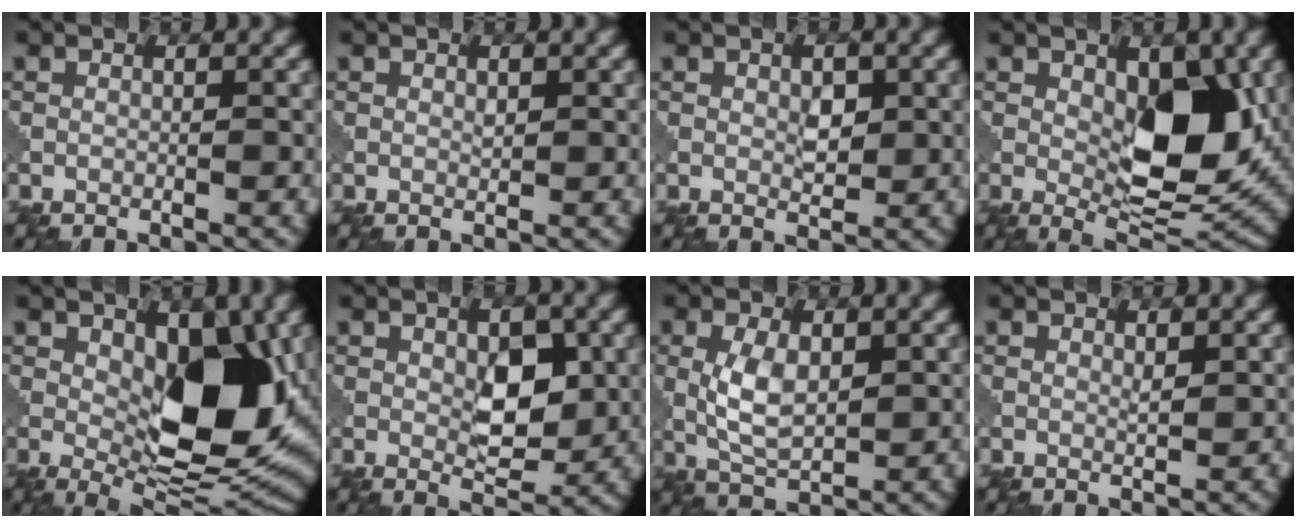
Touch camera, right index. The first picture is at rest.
{"total": 0.7, "force": [0.6, 0.2, 0.2], "torque": [-0.005, -0.003, 0.014]}
{"total": 1.6, "force": [0.7, 1.0, 1.0], "torque": [-0.016, -0.003, 0.015]}
{"total": 8.8, "force": [1.1, 4.0, 7.8], "torque": [-0.119, -0.006, 0.028]}
{"total": 10.5, "force": [1.1, 5.0, 9.2], "torque": [-0.131, -0.008, 0.026]}
{"total": 4.4, "force": [0.9, 2.3, 3.6], "torque": [-0.053, -0.005, 0.023]}
{"total": 3.6, "force": [0.8, 1.9, 3.0], "torque": [-0.070, 0.000, 0.021]}
{"total": 0.8, "force": [0.7, 0.0, 0.2], "torque": [-0.006, -0.004, 0.014]}